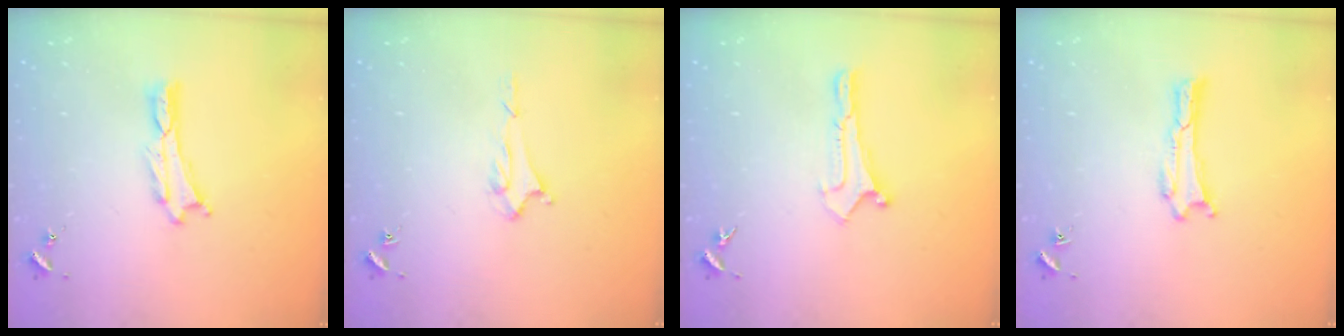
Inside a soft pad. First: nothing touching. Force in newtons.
{"total": 1.7, "press": 1.6, "slide": 0.4}
{"total": 0.0}
{"total": 0.0}